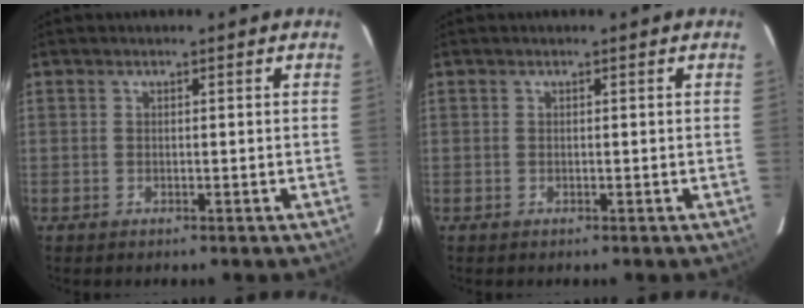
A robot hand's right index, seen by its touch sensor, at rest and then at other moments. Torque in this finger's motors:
{"motor_torque": [0.00, 0.00, 0.02, 0.00]}